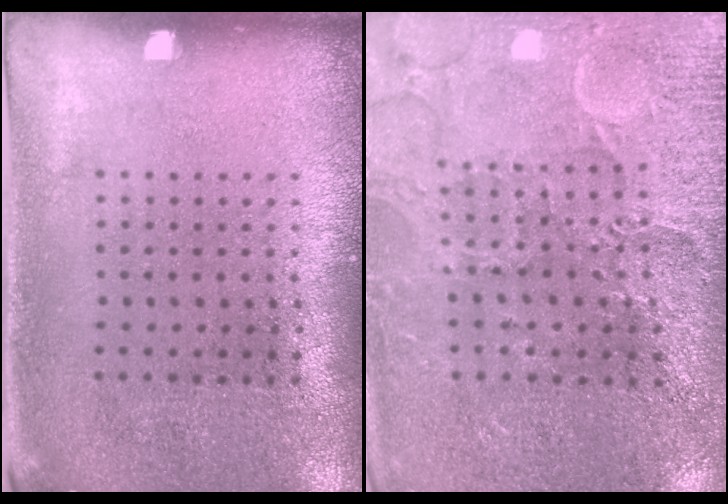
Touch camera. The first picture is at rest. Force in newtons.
{"total": 3.2, "press": 3.2, "slide": 0.3}